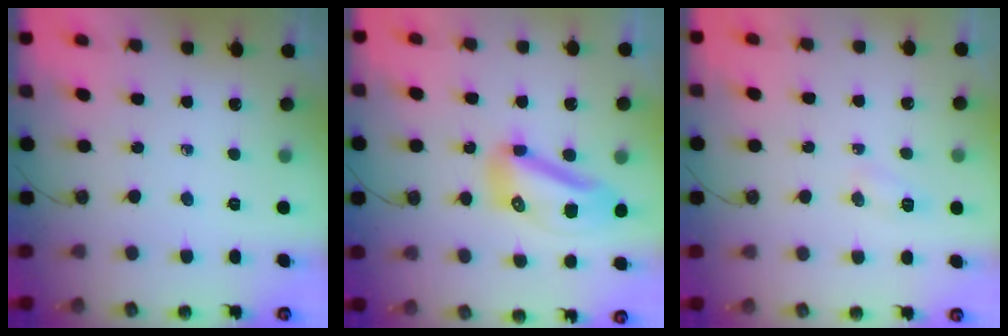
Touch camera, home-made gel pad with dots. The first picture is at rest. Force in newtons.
{"total": 11.5, "press": 11.4, "slide": 1.3}
{"total": 4.9, "press": 4.8, "slide": 0.5}